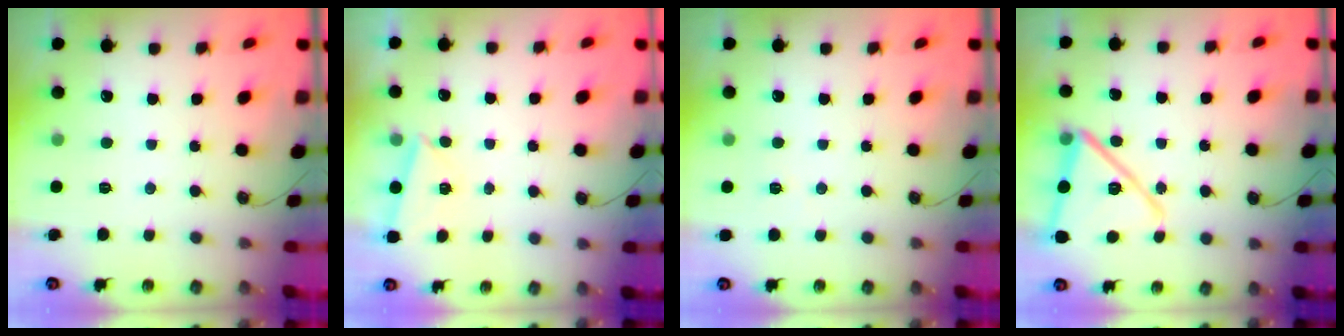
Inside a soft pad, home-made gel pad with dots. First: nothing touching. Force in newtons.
{"total": 3.5, "press": 2.8, "slide": 2.2}
{"total": 3.3, "press": 3.1, "slide": 1.0}
{"total": 16.3, "press": 16.0, "slide": 3.0}